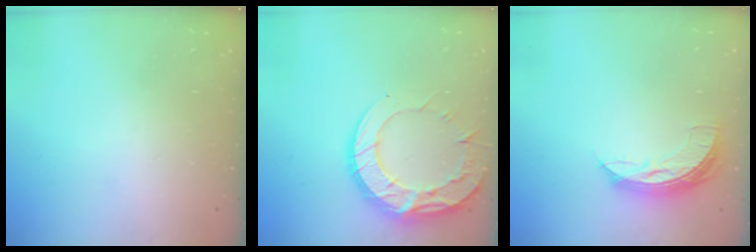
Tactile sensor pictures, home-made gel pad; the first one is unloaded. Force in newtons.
{"total": 19.5, "press": 19.4, "slide": 1.6}
{"total": 7.0, "press": 7.0, "slide": 0.7}